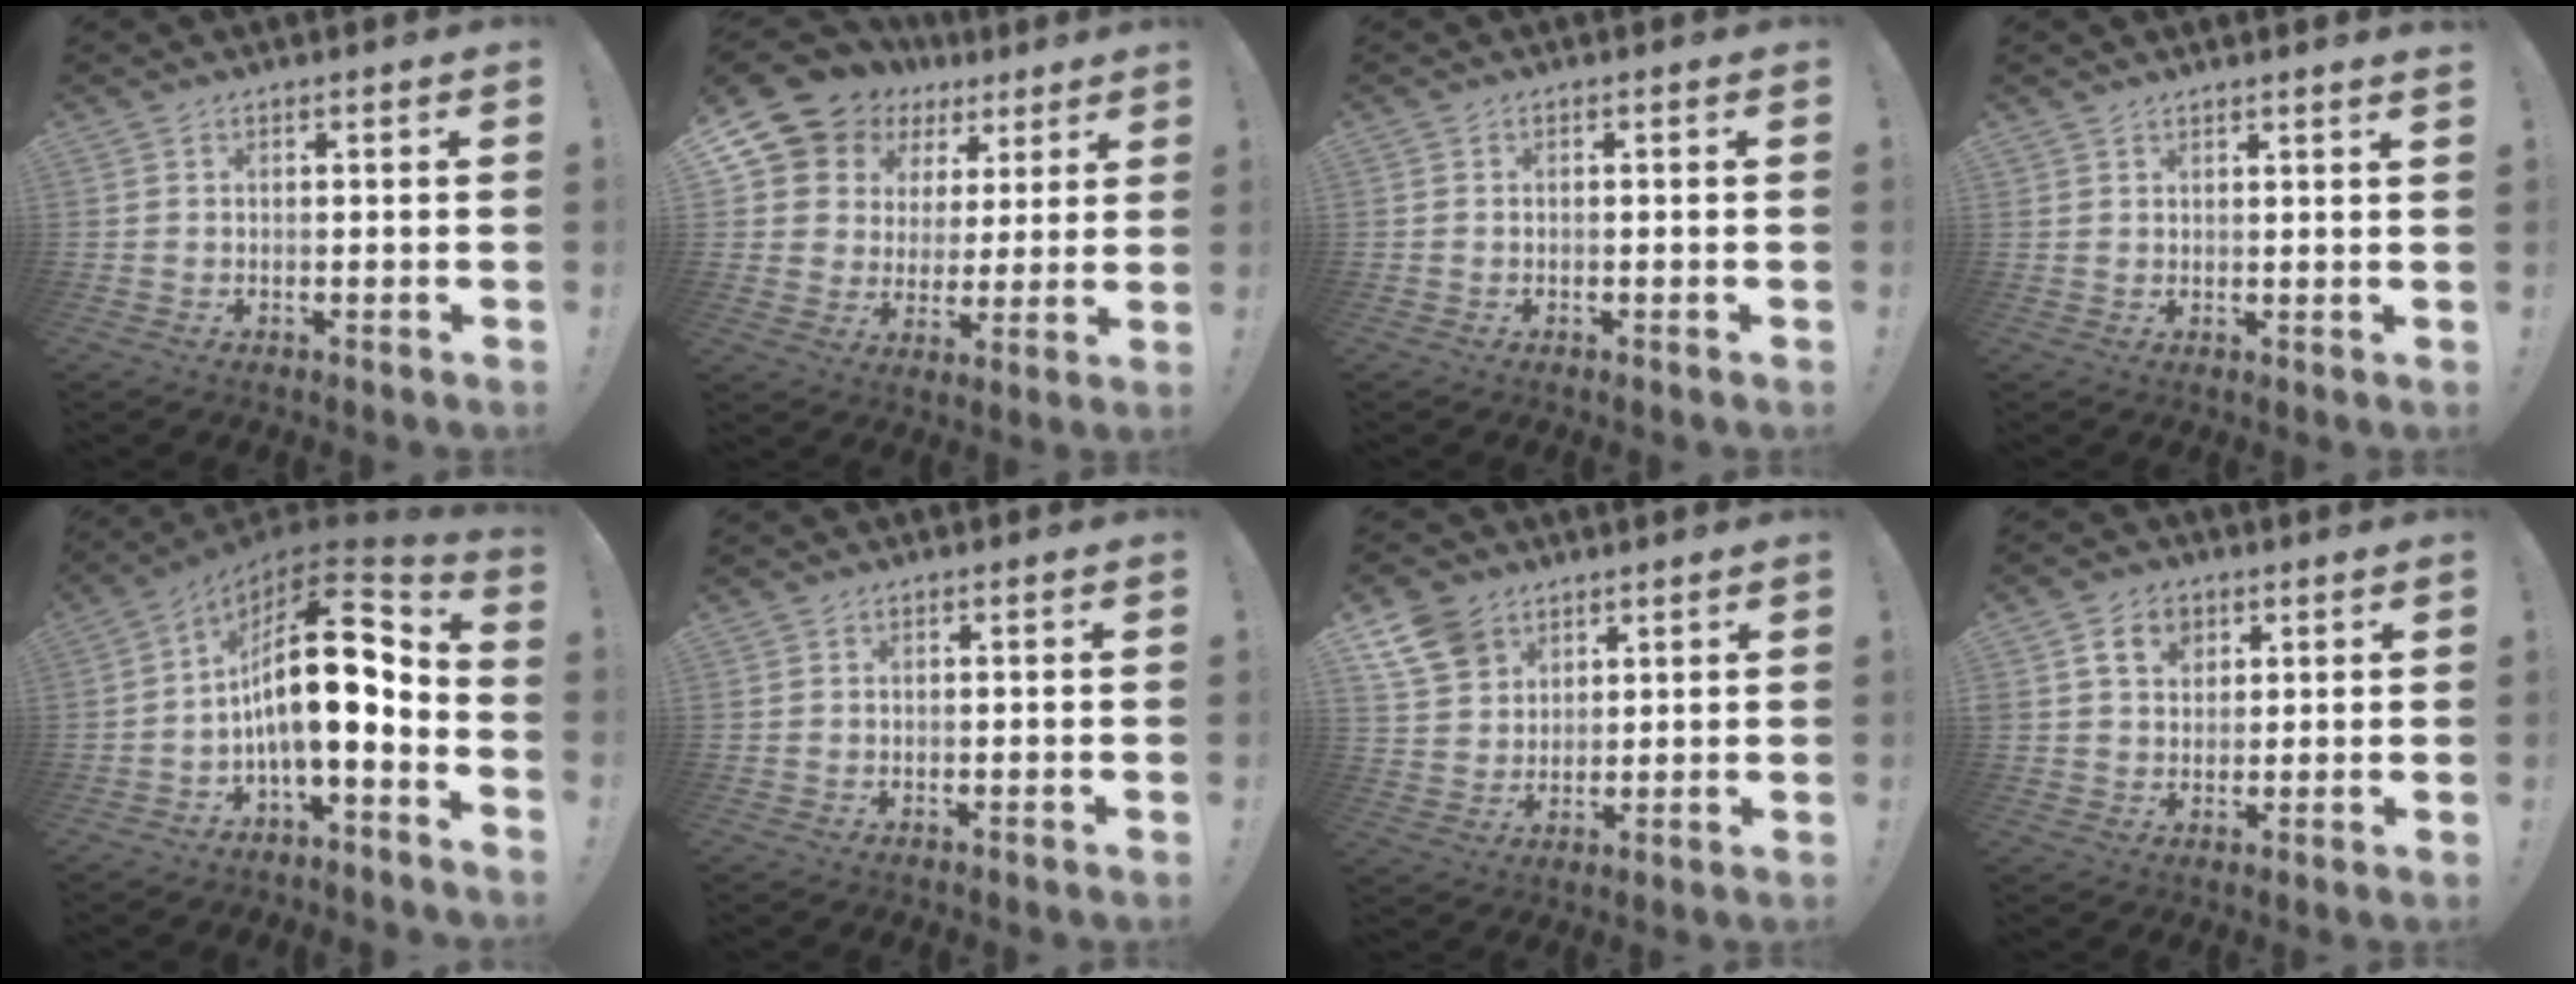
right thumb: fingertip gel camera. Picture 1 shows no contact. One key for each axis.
{"total": 10.8, "fx": 7.0, "fy": 7.8, "fz": 2.4, "tx": -0.055, "ty": -0.054, "tz": 0.142}
{"total": 0.0}
{"total": 1.7, "fx": 1.6, "fy": -0.2, "fz": 0.3, "tx": -0.005, "ty": -0.010, "tz": 0.029}
{"total": 18.4, "fx": 0.9, "fy": 6.9, "fz": 17.0, "tx": -0.296, "ty": -0.005, "tz": 0.013}
{"total": 0.0}
{"total": 11.4, "fx": 6.4, "fy": 8.6, "fz": 4.0, "tx": -0.072, "ty": -0.029, "tz": 0.130}
{"total": 7.1, "fx": 3.2, "fy": 5.4, "fz": 3.2, "tx": -0.044, "ty": -0.003, "tz": 0.059}